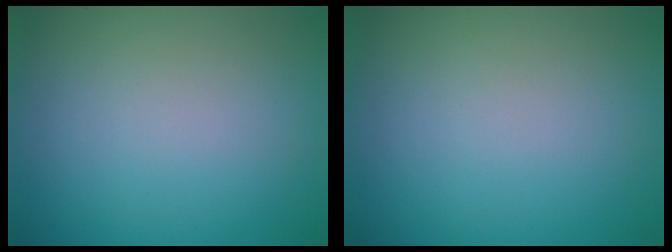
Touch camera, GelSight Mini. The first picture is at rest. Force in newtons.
{"total": 0.0}